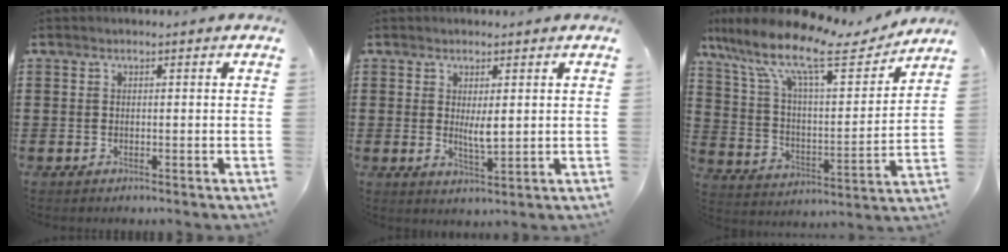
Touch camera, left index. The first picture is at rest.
{"total": 3.7, "force": [0.9, 0.9, 3.5], "torque": [-0.060, -0.005, 0.014]}
{"total": 14.2, "force": [10.2, 3.4, 9.2], "torque": [-0.204, -0.050, 0.170]}